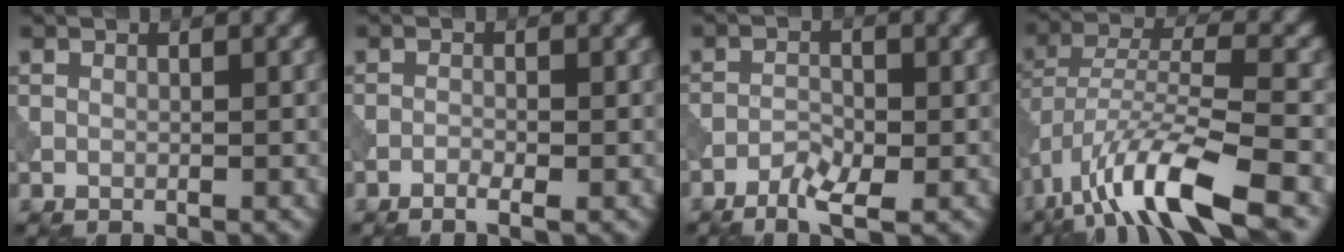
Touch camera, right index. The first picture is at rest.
{"total": 1.2, "force": [-0.8, 0.3, 0.9], "torque": [-0.017, -0.002, -0.016]}
{"total": 2.8, "force": [-1.8, 0.9, 2.0], "torque": [-0.036, 0.003, -0.037]}
{"total": 10.6, "force": [-6.5, 3.0, 7.9], "torque": [-0.140, 0.002, -0.127]}